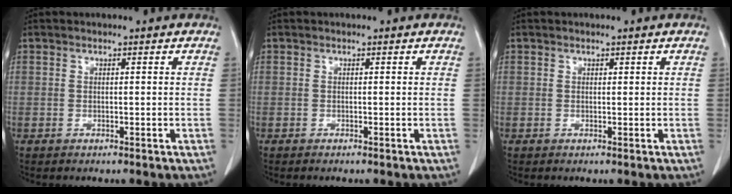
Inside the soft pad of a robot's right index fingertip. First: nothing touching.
{"total": 0.0}
{"total": 0.0}